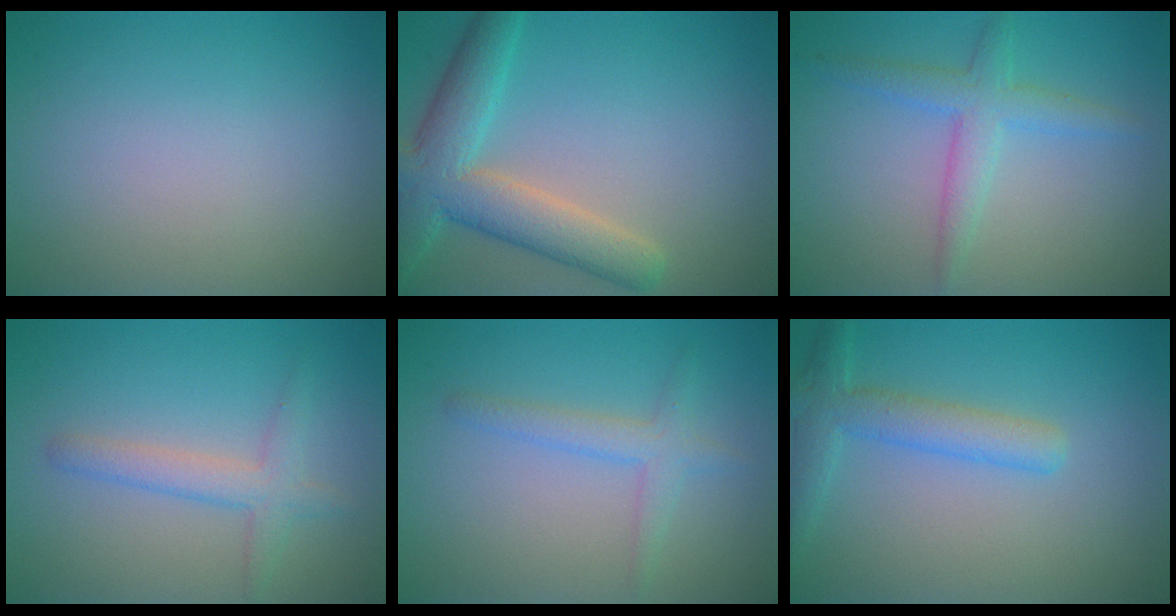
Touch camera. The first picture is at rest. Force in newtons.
{"total": 6.6, "press": 6.6, "slide": 0.5}
{"total": 3.0, "press": 3.0, "slide": 0.0}
{"total": 2.7, "press": 2.7, "slide": 0.2}
{"total": 2.3, "press": 2.3, "slide": 0.1}
{"total": 3.5, "press": 3.5, "slide": 0.2}